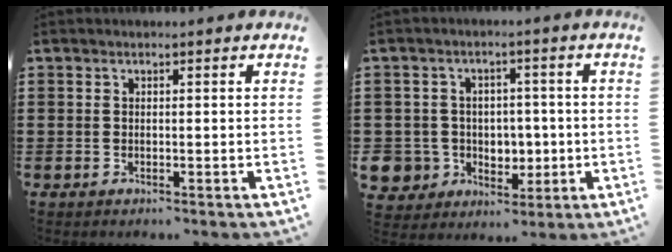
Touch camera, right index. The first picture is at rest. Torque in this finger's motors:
{"motor_torque": [0.35, 0.00, 0.26, 0.09]}